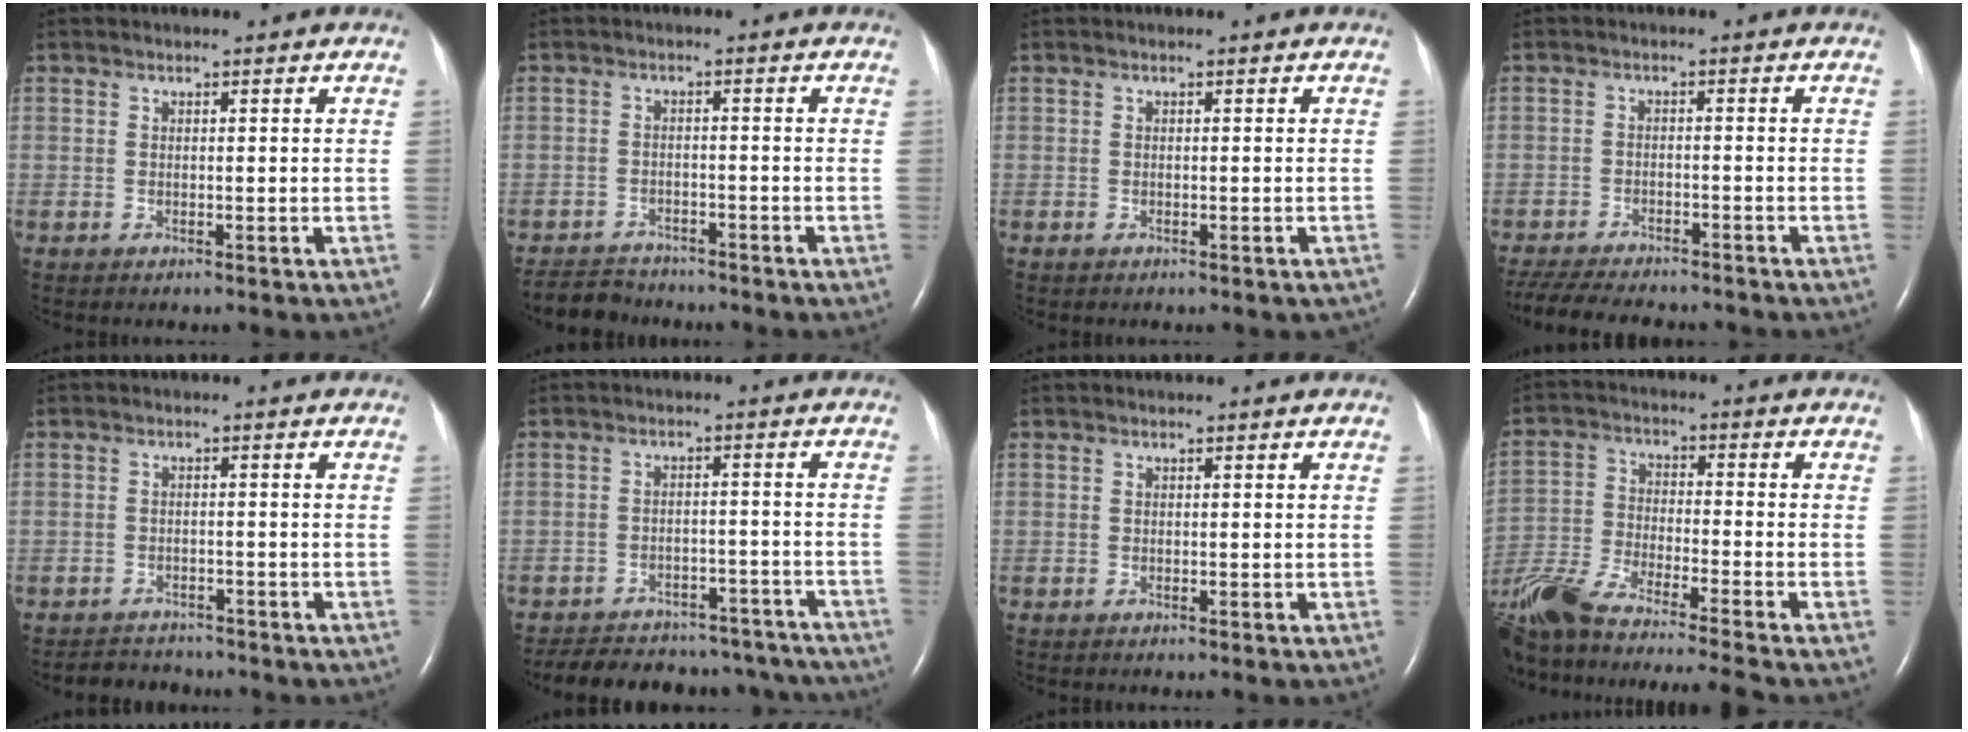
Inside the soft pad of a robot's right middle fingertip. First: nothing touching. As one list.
[{"total": 4.9, "force": [-4.7, 1.4, 0.0], "torque": [-0.003, -0.012, -0.082]}, {"total": 1.4, "force": [-1.0, 0.8, 0.6], "torque": [-0.006, 0.001, -0.009]}, {"total": 13.5, "force": [-11.8, 3.1, 5.7], "torque": [-0.118, -0.017, -0.168]}, {"total": 3.9, "force": [-3.7, 1.3, 0.0], "torque": [-0.006, -0.006, -0.056]}, {"total": 19.2, "force": [-17.0, 7.2, 5.4], "torque": [-0.109, 0.011, -0.209]}, {"total": 0.0}, {"total": 21.2, "force": [-18.1, 0.0, 11.0], "torque": [-0.248, -0.040, -0.318]}]